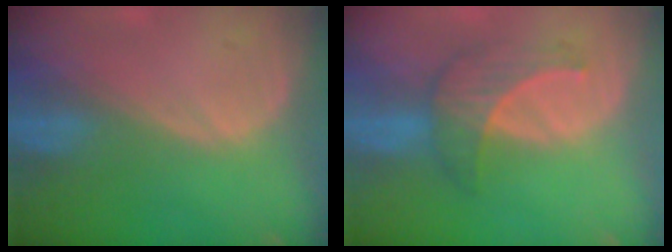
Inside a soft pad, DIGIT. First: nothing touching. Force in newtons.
{"total": 4.8, "press": 4.8, "slide": 0.5}